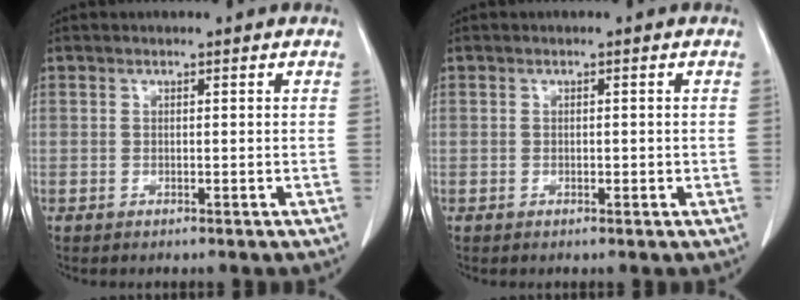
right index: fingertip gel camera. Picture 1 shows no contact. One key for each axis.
{"total": 0.8, "fx": -0.2, "fy": 0.5, "fz": 0.7, "tx": -0.011, "ty": 0.000, "tz": -0.001}